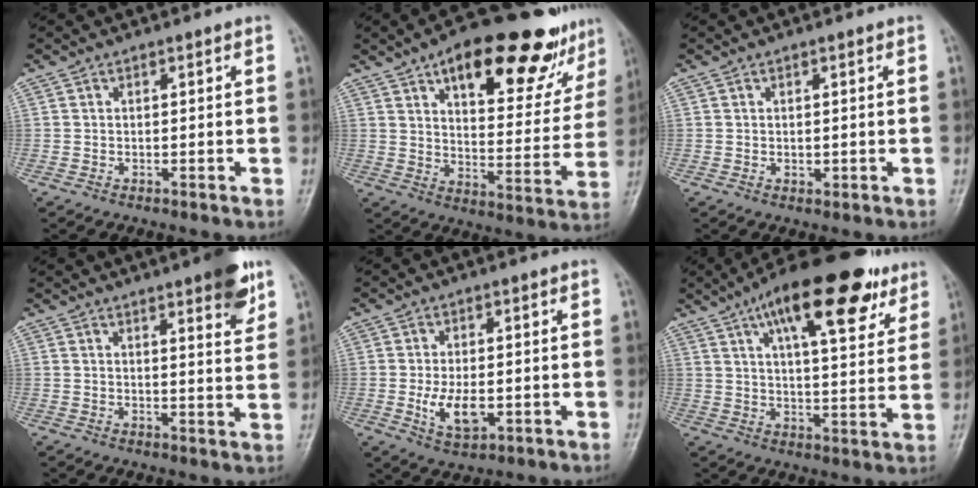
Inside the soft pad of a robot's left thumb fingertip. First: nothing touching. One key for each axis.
{"total": 24.2, "fx": 14.7, "fy": 9.8, "fz": 16.5, "tx": -0.176, "ty": -0.033, "tz": 0.214}
{"total": 1.3, "fx": 0.2, "fy": 1.0, "fz": 0.7, "tx": -0.005, "ty": -0.001, "tz": 0.004}
{"total": 8.5, "fx": 5.1, "fy": 2.1, "fz": 6.5, "tx": -0.067, "ty": -0.024, "tz": 0.063}
{"total": 6.9, "fx": -1.3, "fy": 3.8, "fz": 5.6, "tx": -0.095, "ty": -0.008, "tz": -0.018}
{"total": 21.1, "fx": 11.4, "fy": 7.7, "fz": 16.0, "tx": -0.215, "ty": -0.016, "tz": 0.172}